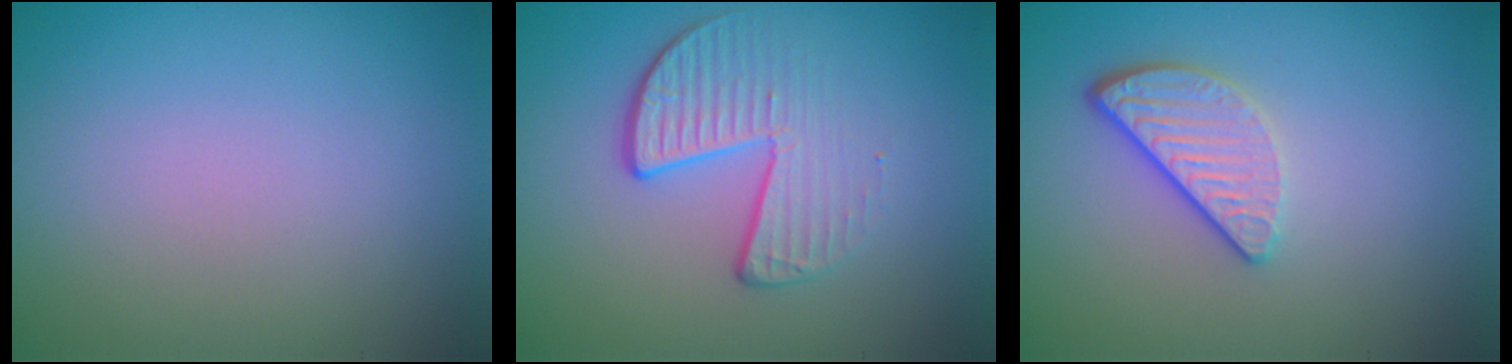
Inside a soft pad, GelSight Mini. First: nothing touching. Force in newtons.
{"total": 4.1, "press": 2.8, "slide": 2.9}
{"total": 3.1, "press": 2.5, "slide": 1.8}